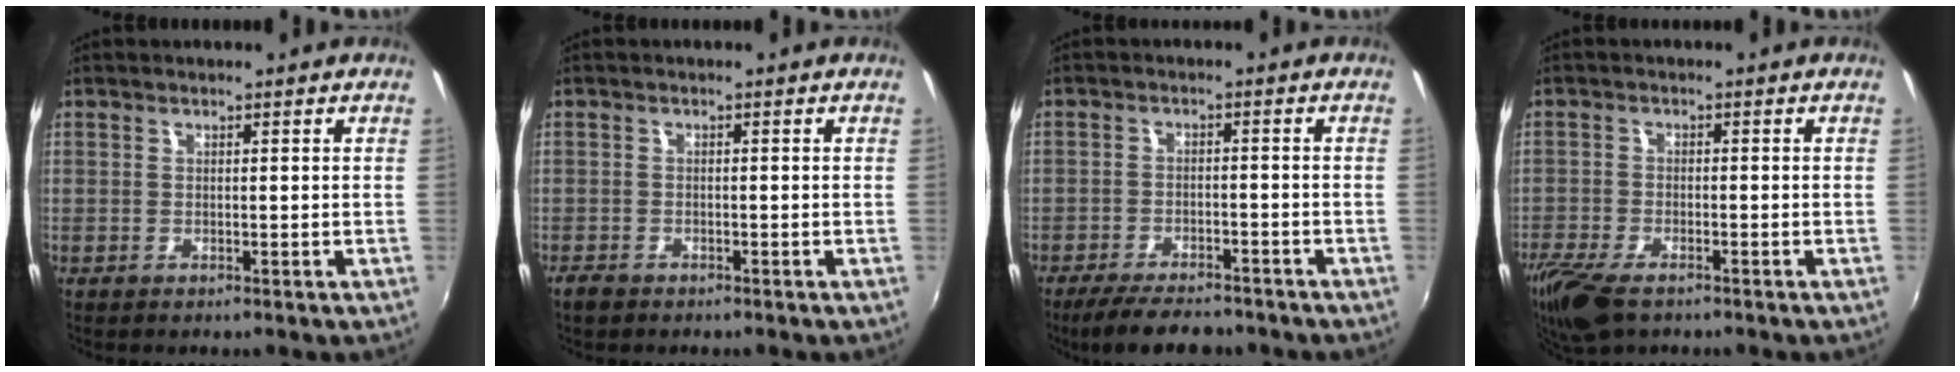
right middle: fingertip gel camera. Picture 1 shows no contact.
{"total": 2.0, "force": [-1.6, 0.9, 0.7], "torque": [-0.022, -0.004, -0.030]}
{"total": 9.7, "force": [-8.1, 2.9, 4.5], "torque": [-0.103, -0.013, -0.127]}
{"total": 8.9, "force": [-6.5, 3.2, 5.2], "torque": [-0.134, -0.032, -0.124]}